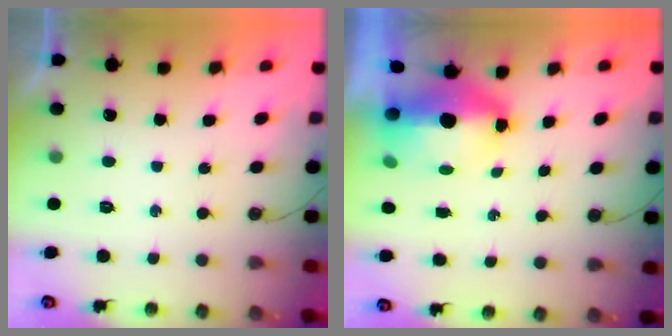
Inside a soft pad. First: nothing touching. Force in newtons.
{"total": 10.9, "press": 8.9, "slide": 6.3}